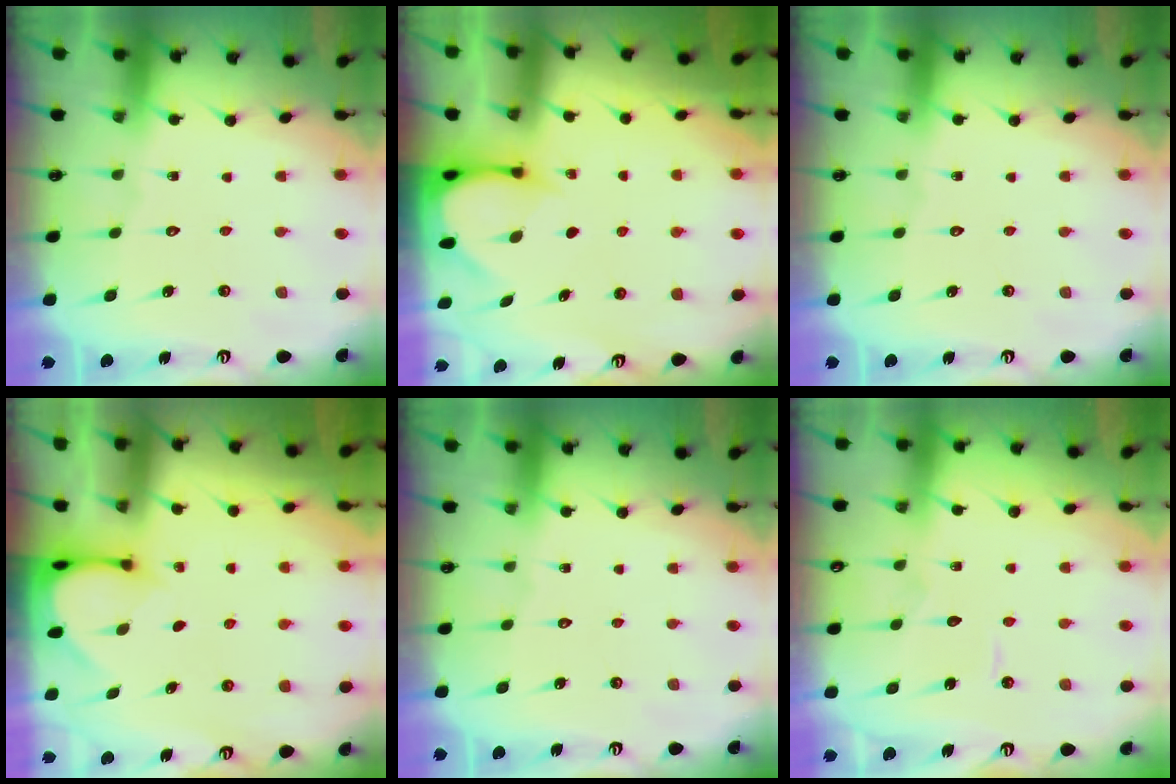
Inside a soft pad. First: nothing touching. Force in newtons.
{"total": 3.5, "press": 3.5, "slide": 0.3}
{"total": 0.0}
{"total": 2.9, "press": 2.9, "slide": 0.3}
{"total": 0.0}
{"total": 2.9, "press": 2.9, "slide": 0.2}